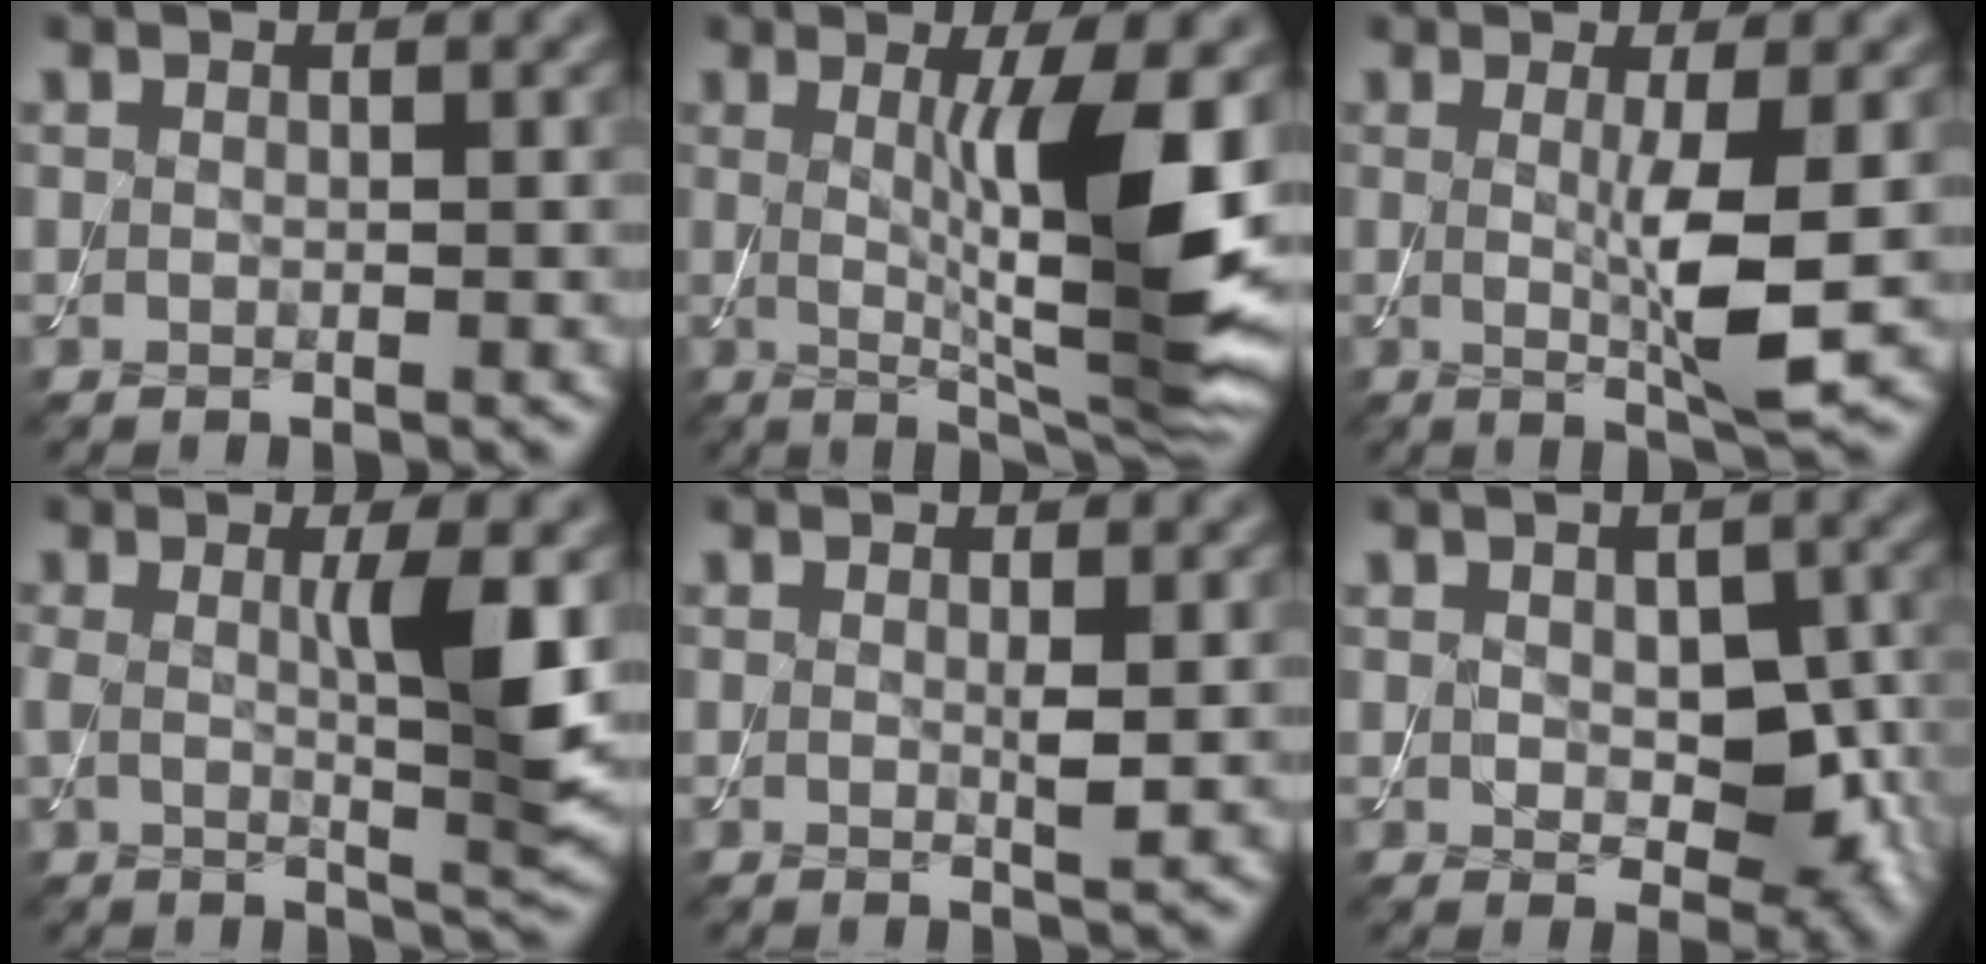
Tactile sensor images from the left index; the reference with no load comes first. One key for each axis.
{"total": 9.6, "fx": 0.7, "fy": 1.6, "fz": 9.4, "tx": -0.141, "ty": -0.016, "tz": 0.020}
{"total": 4.4, "fx": 0.0, "fy": 0.5, "fz": 4.4, "tx": -0.079, "ty": -0.011, "tz": 0.001}
{"total": 5.4, "fx": 0.6, "fy": 1.0, "fz": 5.3, "tx": -0.090, "ty": -0.006, "tz": 0.012}
{"total": 1.1, "fx": 0.1, "fy": 0.1, "fz": 1.1, "tx": -0.019, "ty": -0.003, "tz": 0.001}
{"total": 6.1, "fx": -0.4, "fy": 3.9, "fz": 4.7, "tx": -0.072, "ty": -0.014, "tz": 0.001}